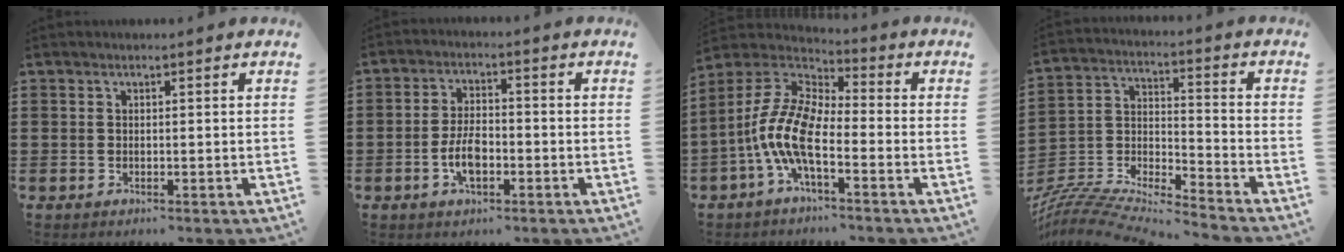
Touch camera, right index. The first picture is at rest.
{"total": 5.6, "force": [-1.8, 2.8, 4.6], "torque": [-0.106, 0.002, -0.038]}
{"total": 10.8, "force": [-4.0, 3.9, 9.3], "torque": [-0.238, -0.018, -0.088]}
{"total": 7.2, "force": [-7.0, 0.6, 1.5], "torque": [-0.047, -0.011, -0.148]}